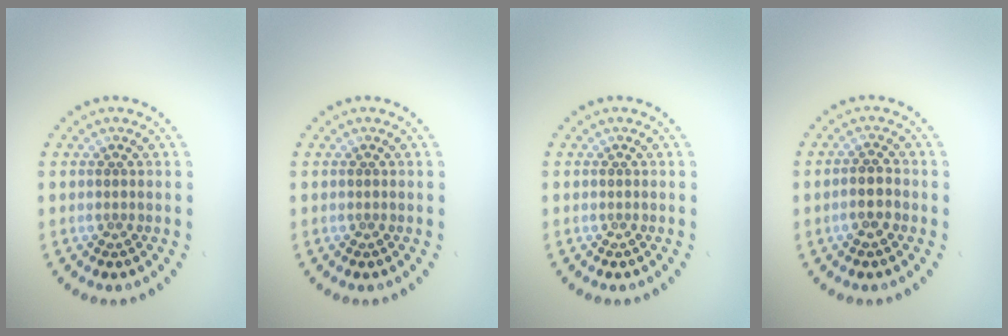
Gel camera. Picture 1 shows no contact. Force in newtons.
{"total": 0.0}
{"total": 0.0}
{"total": 2.0, "press": 1.8, "slide": 0.9}